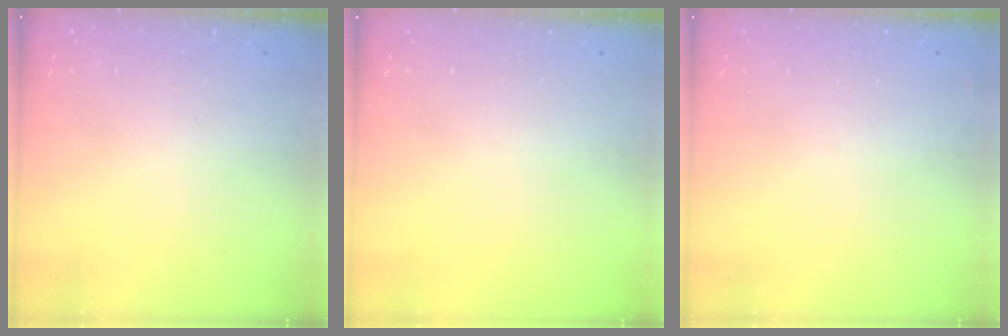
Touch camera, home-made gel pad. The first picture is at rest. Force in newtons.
{"total": 0.0}
{"total": 2.9, "press": 2.4, "slide": 1.6}